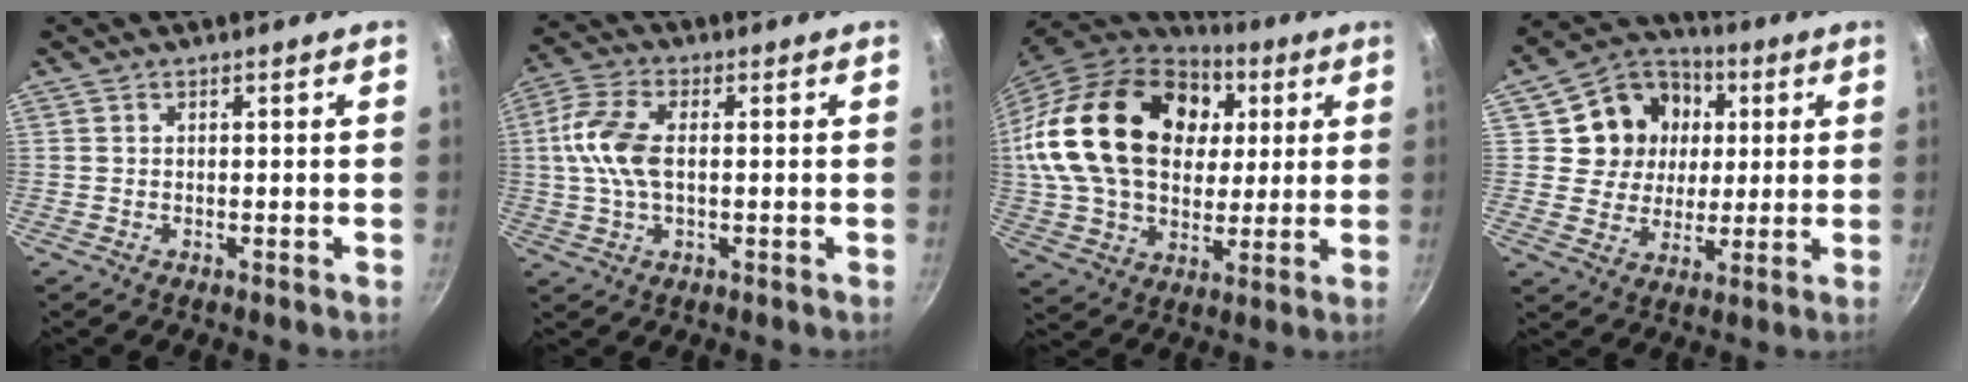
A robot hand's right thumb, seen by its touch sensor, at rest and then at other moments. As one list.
[{"total": 9.6, "force": [0.6, 5.2, 8.1], "torque": [-0.167, 0.018, 0.002]}, {"total": 29.6, "force": [6.7, 20.5, 20.3], "torque": [-0.361, 0.012, 0.120]}, {"total": 14.2, "force": [3.4, 12.5, 5.8], "torque": [-0.074, 0.011, 0.051]}]